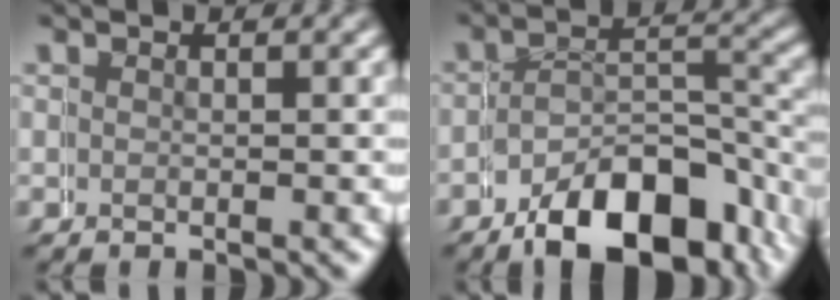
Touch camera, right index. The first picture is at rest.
{"total": 8.6, "force": [-5.8, 4.1, 4.8], "torque": [-0.054, -0.019, -0.083]}